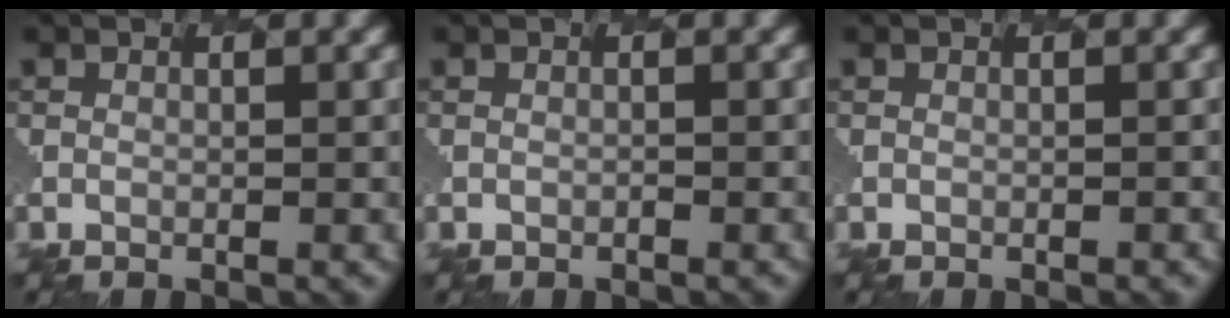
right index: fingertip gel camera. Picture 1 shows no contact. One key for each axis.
{"total": 0.9, "fx": -0.2, "fy": -0.4, "fz": -0.7, "tx": -0.007, "ty": -0.002, "tz": -0.002}
{"total": 0.0}